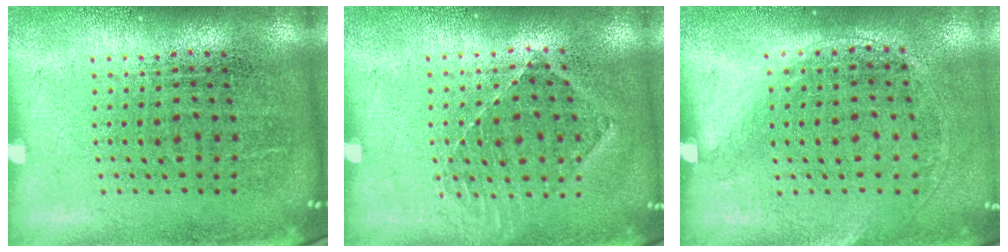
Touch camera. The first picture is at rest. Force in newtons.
{"total": 0.9, "press": 0.9, "slide": 0.2}
{"total": 1.4, "press": 0.9, "slide": 1.0}